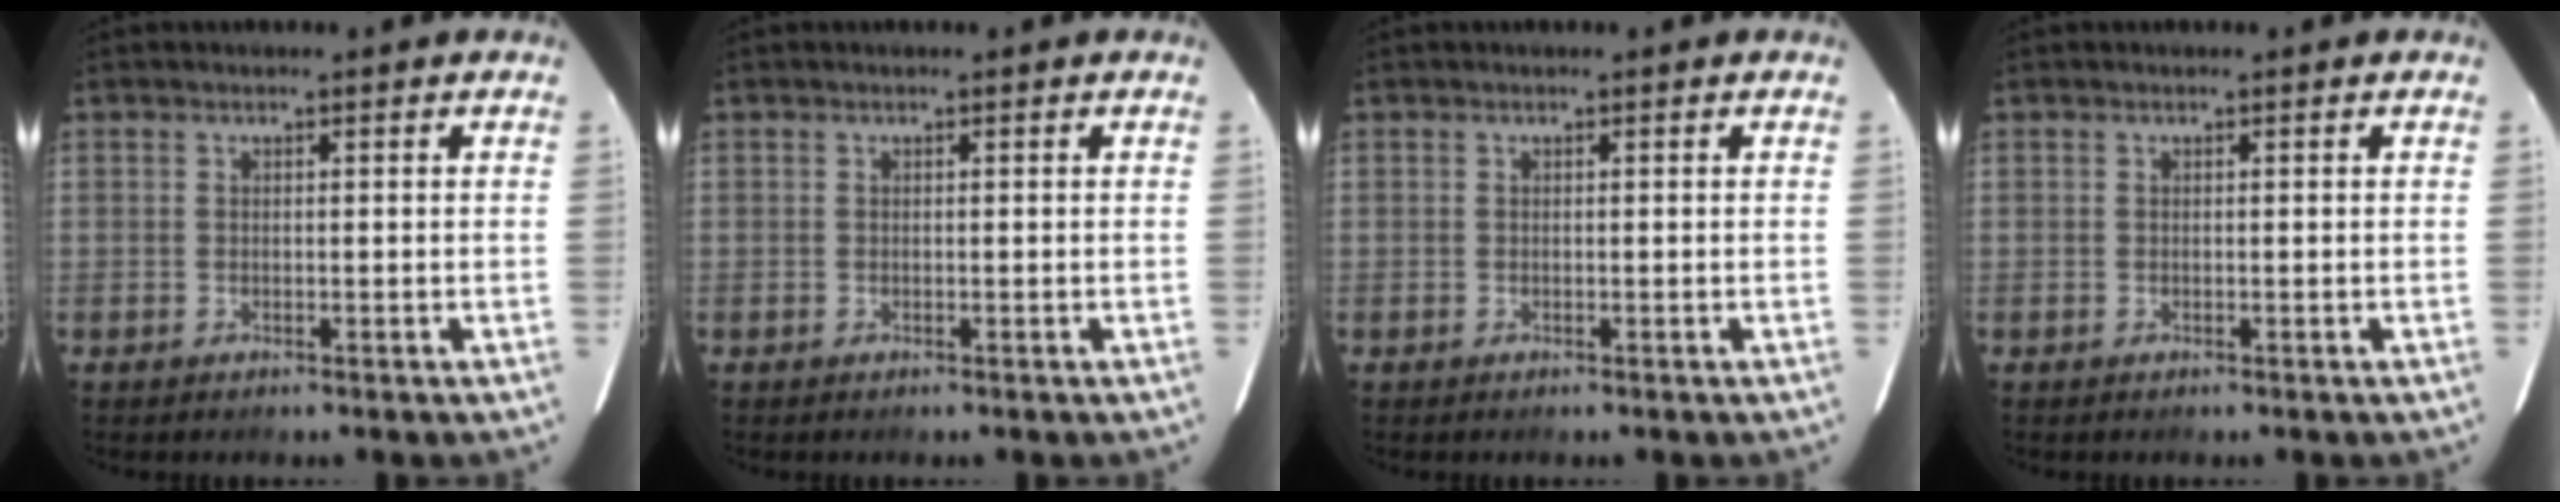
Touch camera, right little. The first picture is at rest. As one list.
[{"total": 0.0}, {"total": 0.0}, {"total": 0.0}]